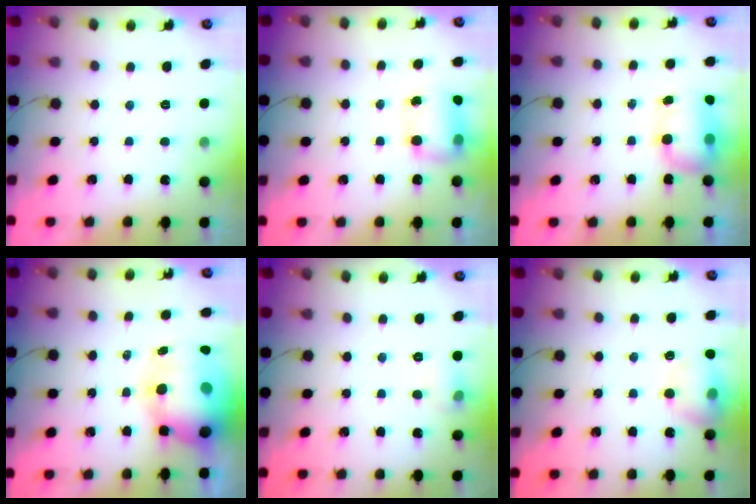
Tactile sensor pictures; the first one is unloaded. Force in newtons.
{"total": 8.3, "press": 8.2, "slide": 1.0}
{"total": 7.9, "press": 7.8, "slide": 1.2}
{"total": 15.8, "press": 15.3, "slide": 3.8}
{"total": 6.3, "press": 6.1, "slide": 1.7}
{"total": 12.8, "press": 12.7, "slide": 1.5}